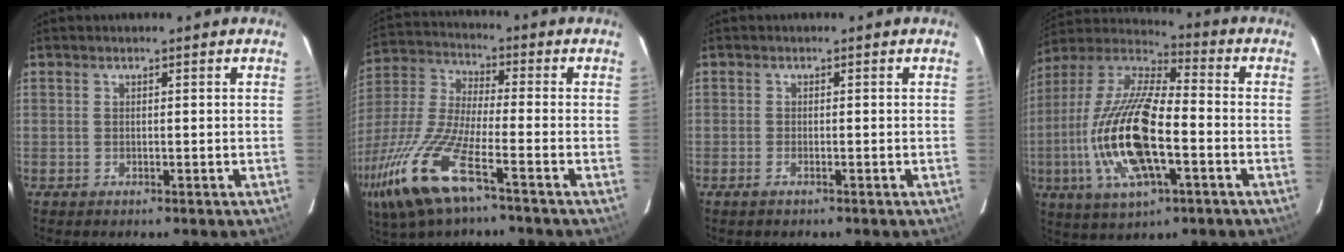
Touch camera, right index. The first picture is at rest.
{"total": 19.6, "force": [-10.8, 4.5, 15.7], "torque": [-0.349, -0.045, -0.218]}
{"total": 1.0, "force": [-0.8, 0.2, 0.6], "torque": [-0.016, -0.001, -0.016]}
{"total": 21.1, "force": [-5.4, 7.6, 18.9], "torque": [-0.389, -0.016, -0.107]}